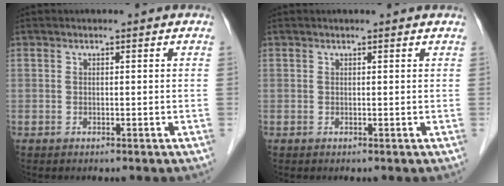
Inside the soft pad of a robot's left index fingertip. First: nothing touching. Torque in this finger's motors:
{"motor_torque": [0.19, -0.15, -0.03, -0.01]}